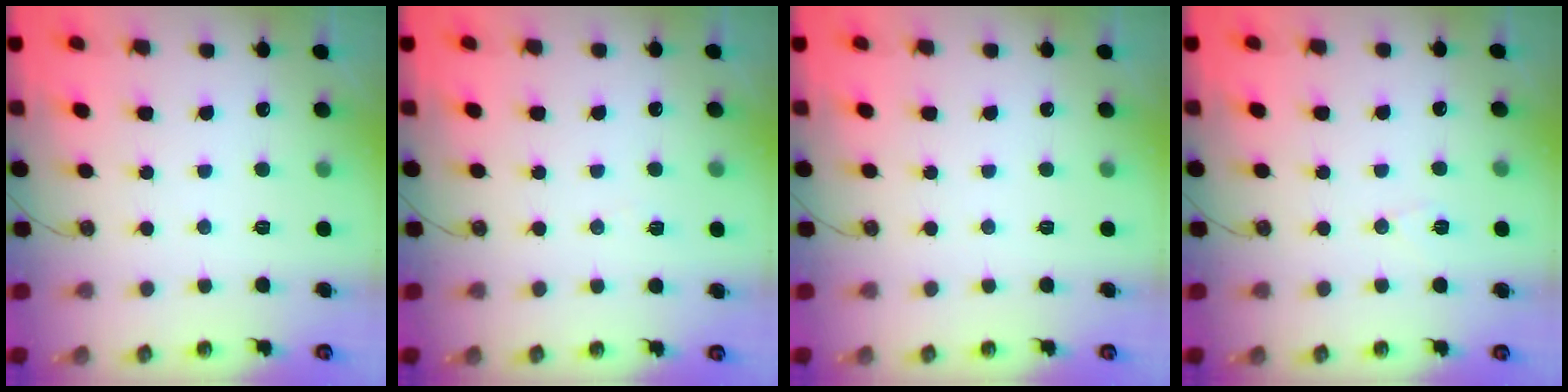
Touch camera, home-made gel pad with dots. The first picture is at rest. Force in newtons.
{"total": 3.0, "press": 2.2, "slide": 2.1}
{"total": 0.0}
{"total": 5.6, "press": 5.0, "slide": 2.5}